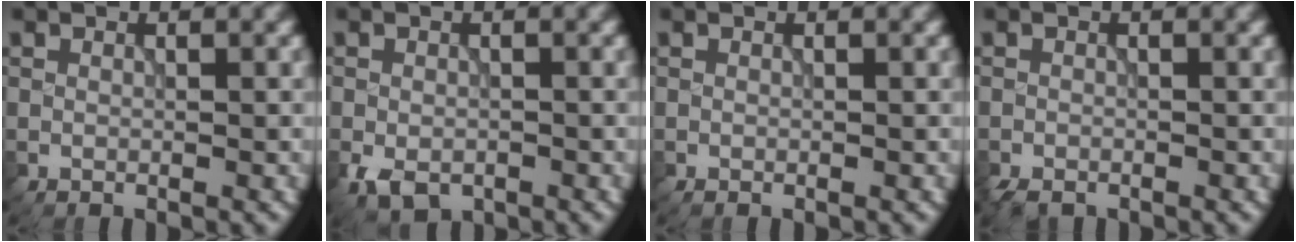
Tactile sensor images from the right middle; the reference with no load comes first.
{"total": 3.2, "force": [-1.7, 2.0, 1.8], "torque": [-0.035, -0.014, -0.030]}
{"total": 0.0}
{"total": 1.6, "force": [-1.3, 0.8, 0.5], "torque": [-0.011, -0.005, -0.026]}